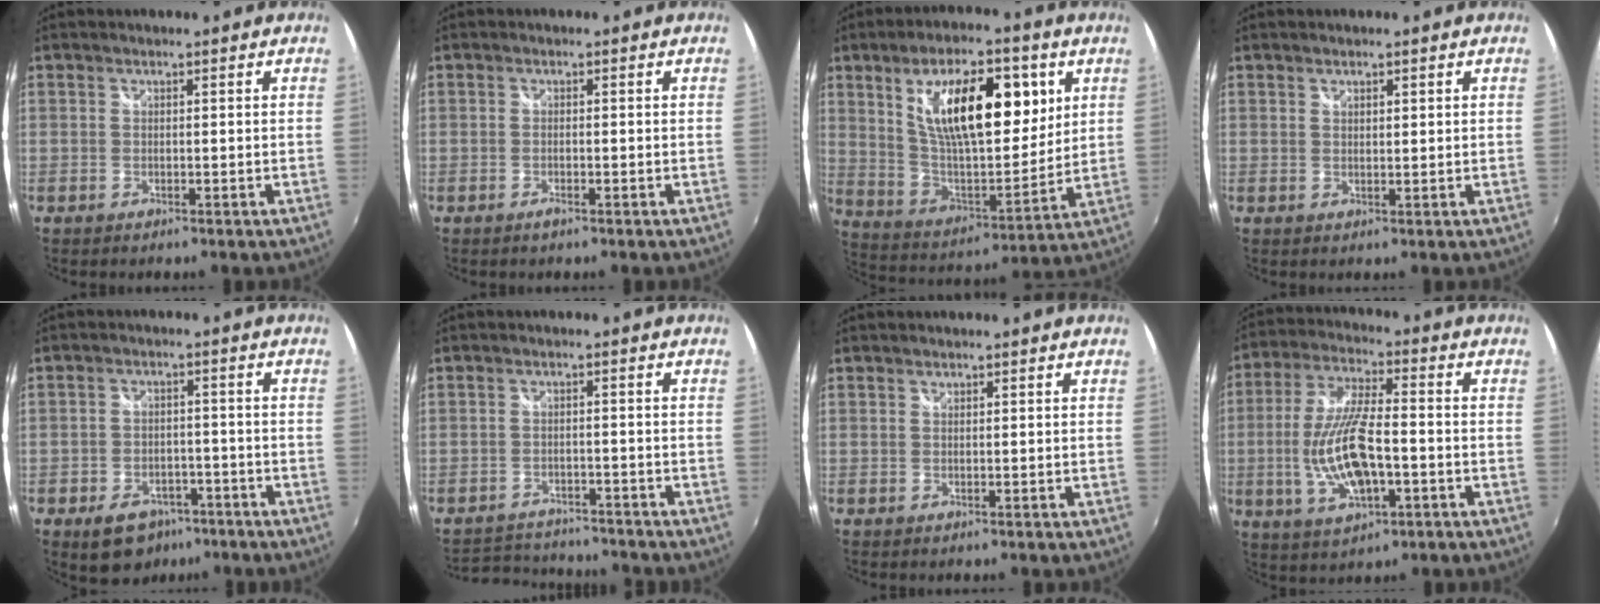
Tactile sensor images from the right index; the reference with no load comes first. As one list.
[{"total": 1.1, "force": [-0.7, 0.2, 0.8], "torque": [-0.015, -0.002, -0.014]}, {"total": 21.2, "force": [7.8, 9.0, 17.6], "torque": [-0.290, 0.000, 0.140]}, {"total": 1.1, "force": [0.8, 0.5, 0.5], "torque": [-0.005, 0.001, 0.014]}, {"total": 9.5, "force": [-5.9, 6.3, 4.0], "torque": [-0.095, 0.009, -0.076]}, {"total": 9.3, "force": [-8.8, 2.3, 2.1], "torque": [-0.061, 0.007, -0.132]}, {"total": 0.0}, {"total": 14.0, "force": [-3.0, 5.1, 12.7], "torque": [-0.262, -0.005, -0.048]}]